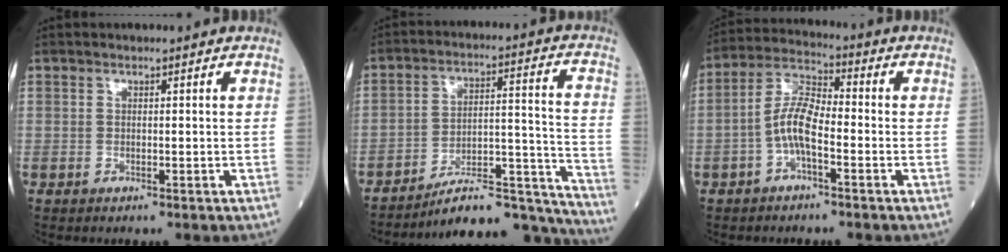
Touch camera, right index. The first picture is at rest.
{"total": 18.4, "force": [-17.6, 1.5, 5.1], "torque": [-0.036, 0.049, -0.260]}
{"total": 6.9, "force": [-2.1, 2.1, 6.2], "torque": [-0.129, 0.016, -0.047]}